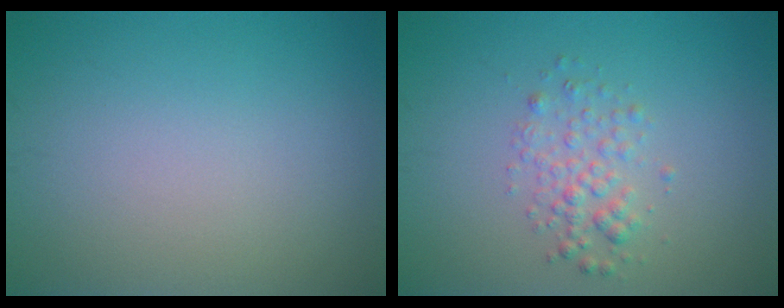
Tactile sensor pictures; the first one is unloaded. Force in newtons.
{"total": 2.2, "press": 2.2, "slide": 0.1}